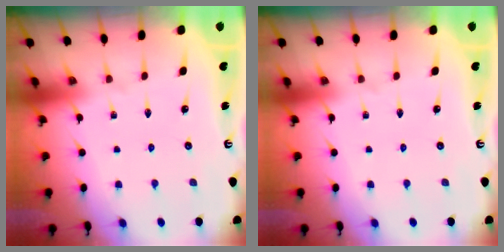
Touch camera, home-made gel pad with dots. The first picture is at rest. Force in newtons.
{"total": 0.0}